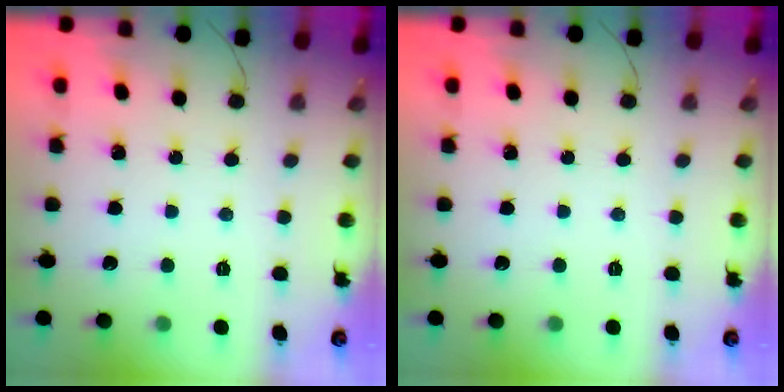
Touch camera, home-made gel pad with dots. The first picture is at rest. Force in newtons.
{"total": 0.0}